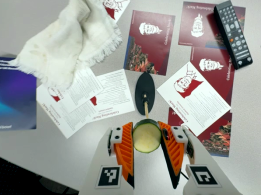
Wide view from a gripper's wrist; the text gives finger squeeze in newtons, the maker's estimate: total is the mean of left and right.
{"total": 12.3, "left": 12.6, "right": 12.1}